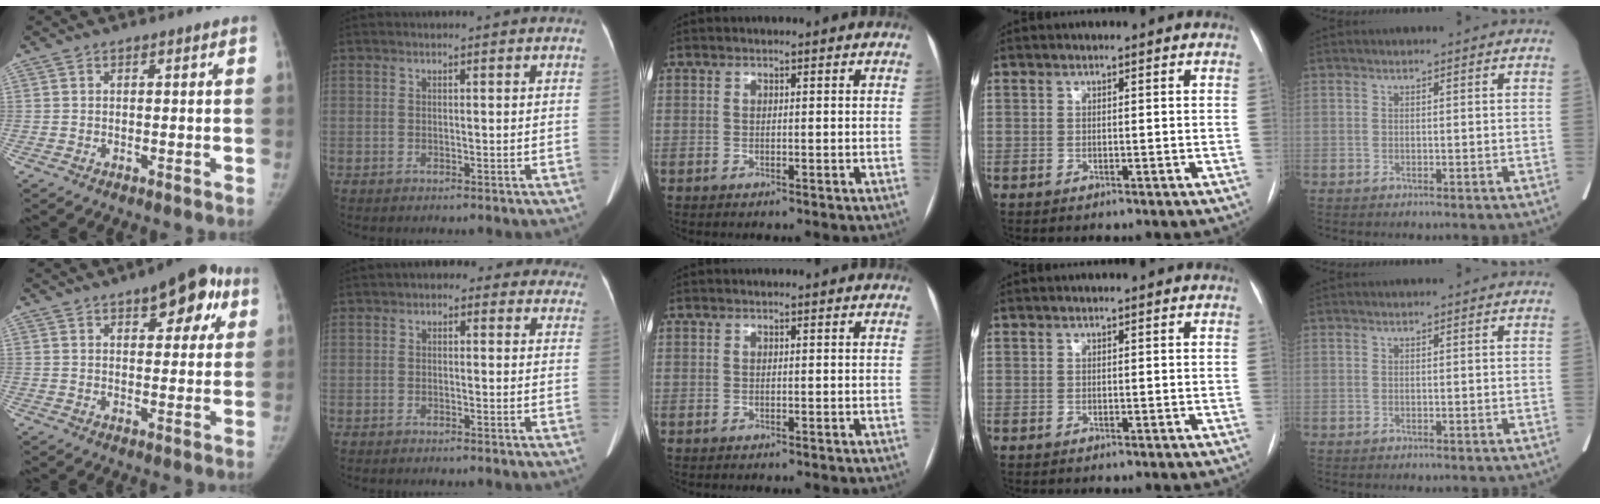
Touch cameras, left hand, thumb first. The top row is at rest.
{"thumb": {"total": 11.7, "force": [5.7, 5.3, 8.8], "torque": [-0.066, -0.004, 0.068]}, "index": {"total": 6.2, "force": [4.1, 3.4, 3.2], "torque": [-0.022, 0.025, 0.034]}}